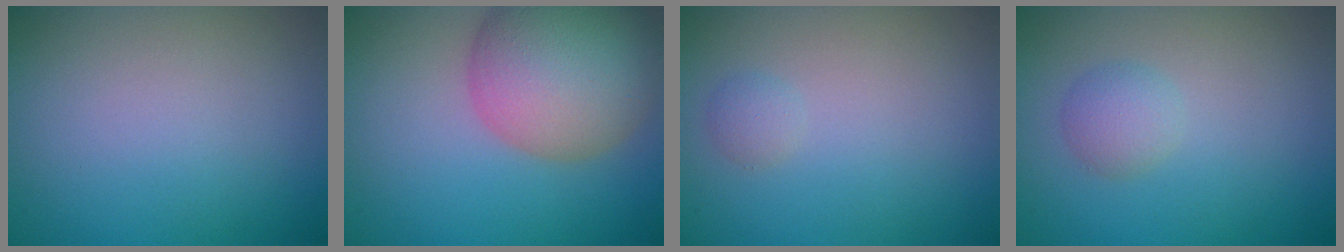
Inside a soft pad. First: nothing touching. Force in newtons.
{"total": 10.4, "press": 10.4, "slide": 0.6}
{"total": 0.8, "press": 0.8, "slide": 0.1}
{"total": 1.8, "press": 1.8, "slide": 0.1}